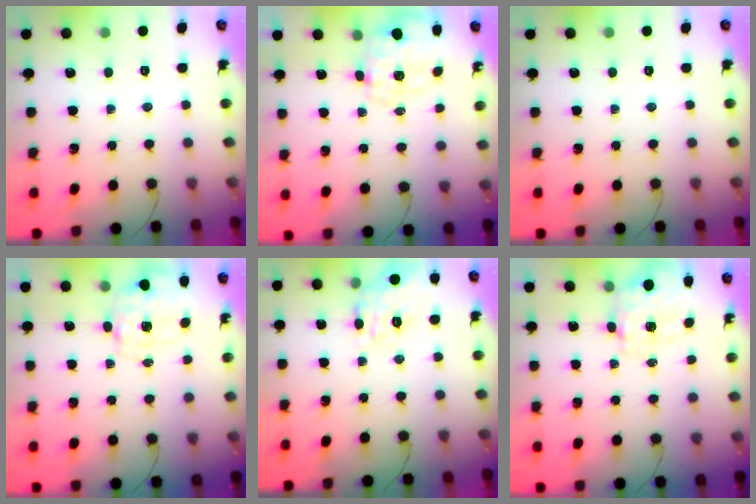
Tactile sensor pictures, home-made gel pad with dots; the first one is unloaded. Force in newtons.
{"total": 9.9, "press": 9.8, "slide": 1.5}
{"total": 0.0}
{"total": 2.7, "press": 2.6, "slide": 0.9}
{"total": 17.0, "press": 16.9, "slide": 1.0}
{"total": 3.5, "press": 3.4, "slide": 1.0}